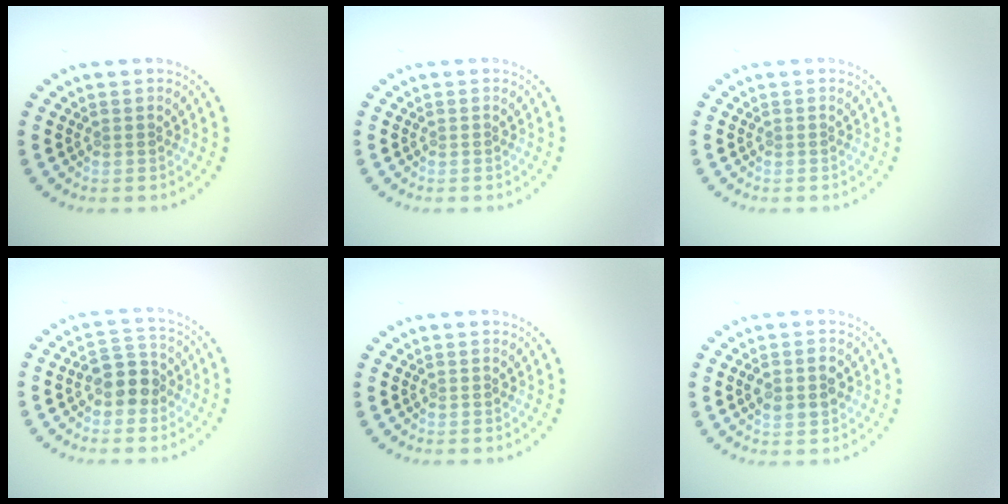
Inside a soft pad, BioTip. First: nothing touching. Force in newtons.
{"total": 0.0}
{"total": 0.0}
{"total": 3.6, "press": 3.4, "slide": 1.1}
{"total": 0.0}
{"total": 2.8, "press": 2.8, "slide": 0.0}